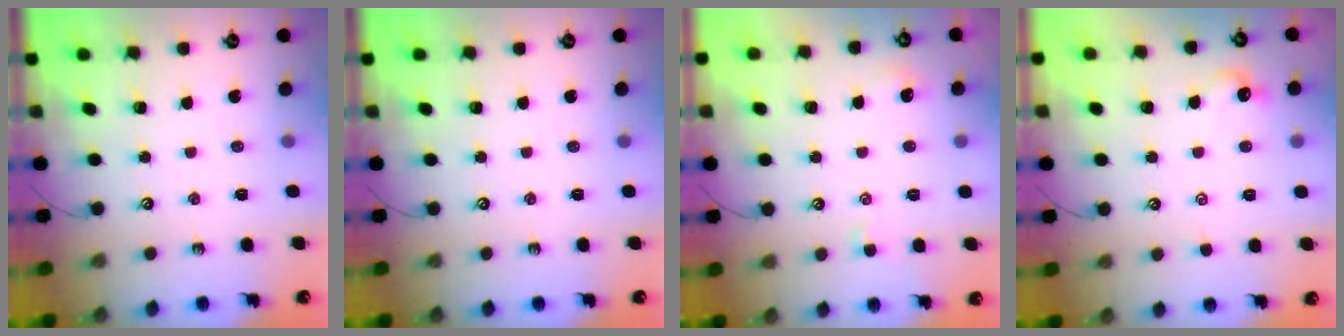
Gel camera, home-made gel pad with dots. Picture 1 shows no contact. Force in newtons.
{"total": 0.0}
{"total": 0.5, "press": 0.2, "slide": 0.5}
{"total": 0.8, "press": 0.6, "slide": 0.6}